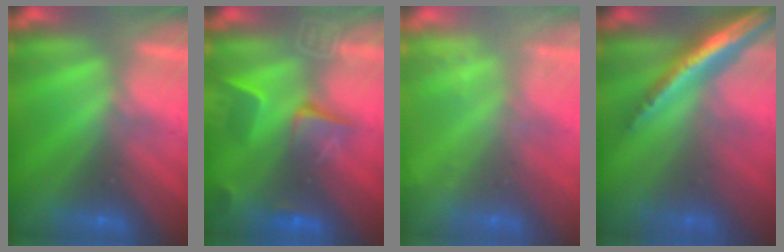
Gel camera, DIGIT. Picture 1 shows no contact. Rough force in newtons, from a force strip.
{"total": 7.5}
{"total": 2.4}
{"total": 1.8}